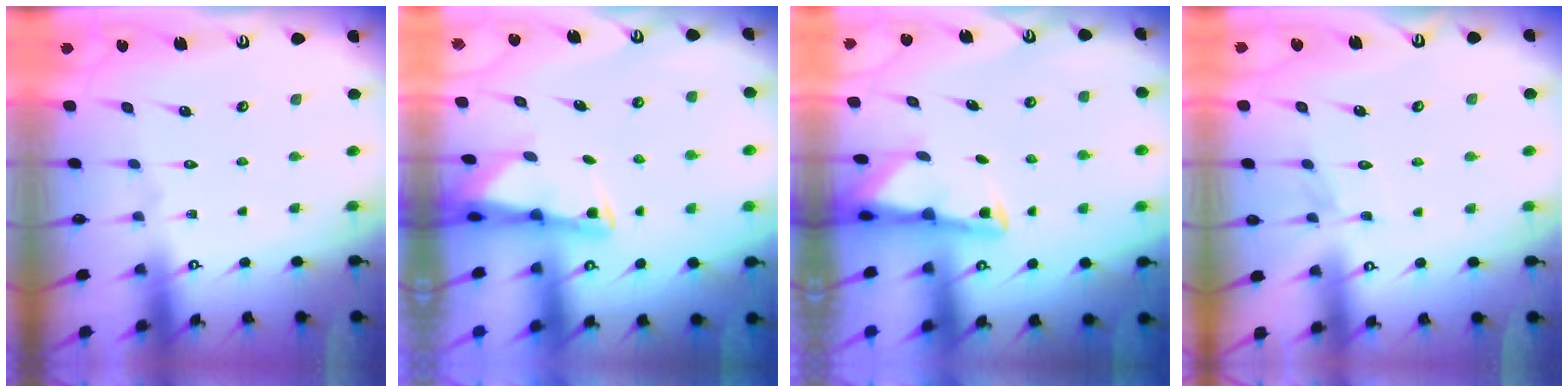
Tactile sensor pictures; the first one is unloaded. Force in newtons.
{"total": 2.5, "press": 2.4, "slide": 0.5}
{"total": 2.8, "press": 2.7, "slide": 0.7}
{"total": 5.4, "press": 5.4, "slide": 0.5}